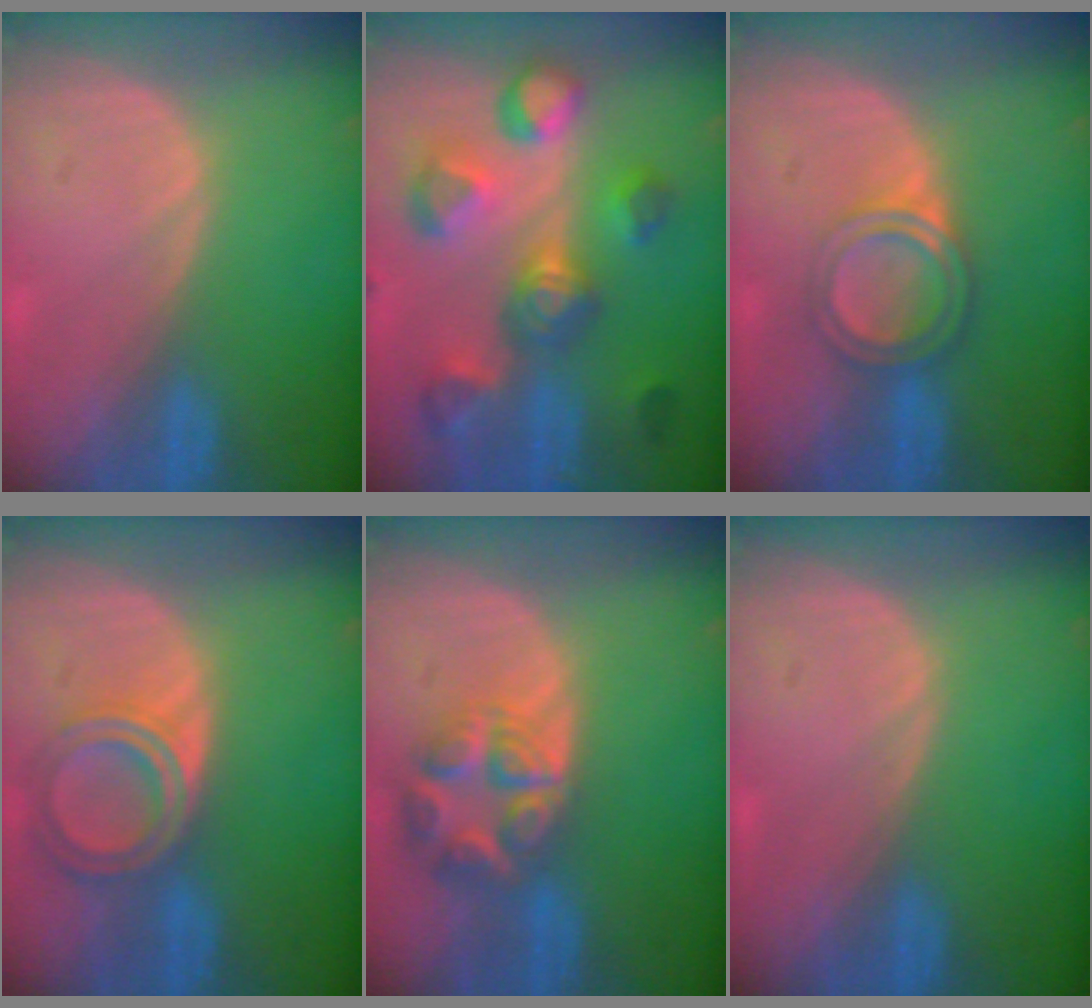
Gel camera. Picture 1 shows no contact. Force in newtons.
{"total": 10.1, "press": 9.8, "slide": 2.4}
{"total": 5.0, "press": 4.5, "slide": 2.1}
{"total": 6.5, "press": 5.8, "slide": 2.9}
{"total": 7.7, "press": 6.7, "slide": 3.7}
{"total": 0.0}